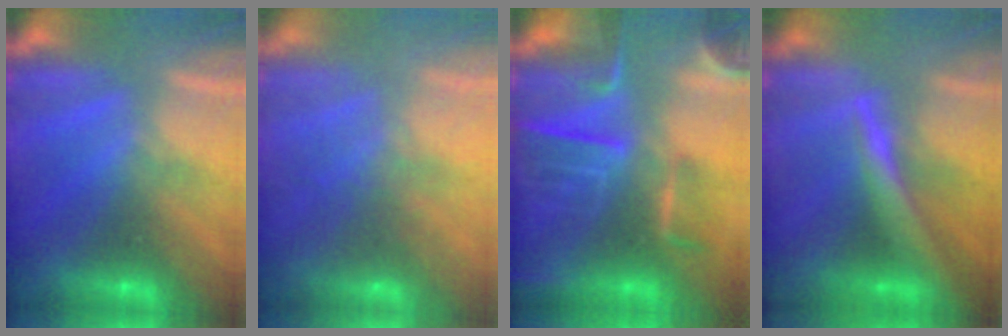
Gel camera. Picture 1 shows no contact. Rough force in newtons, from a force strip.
{"total": 7.2}
{"total": 9.1}
{"total": 4.9}